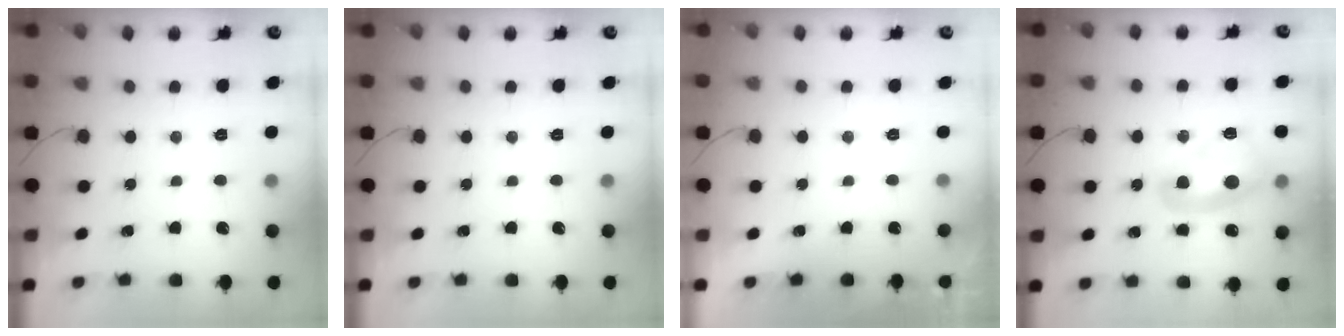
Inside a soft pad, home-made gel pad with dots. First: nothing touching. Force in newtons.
{"total": 0.0}
{"total": 0.6, "press": 0.2, "slide": 0.5}
{"total": 10.4, "press": 10.3, "slide": 1.0}